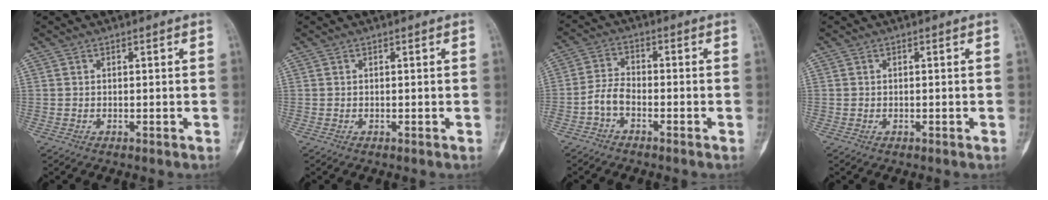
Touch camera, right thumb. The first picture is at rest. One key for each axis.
{"total": 0.0}
{"total": 4.0, "fx": -2.1, "fy": 2.1, "fz": 2.7, "tx": -0.056, "ty": 0.025, "tz": -0.048}
{"total": 0.0}